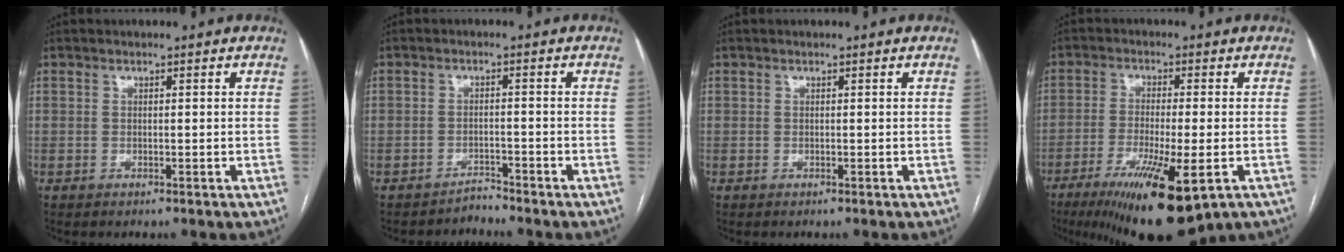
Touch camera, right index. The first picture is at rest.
{"total": 1.9, "force": [-1.8, 0.1, -0.5], "torque": [0.018, -0.007, -0.030]}
{"total": 0.0}
{"total": 15.4, "force": [-8.2, 2.8, 12.7], "torque": [-0.186, -0.038, -0.124]}